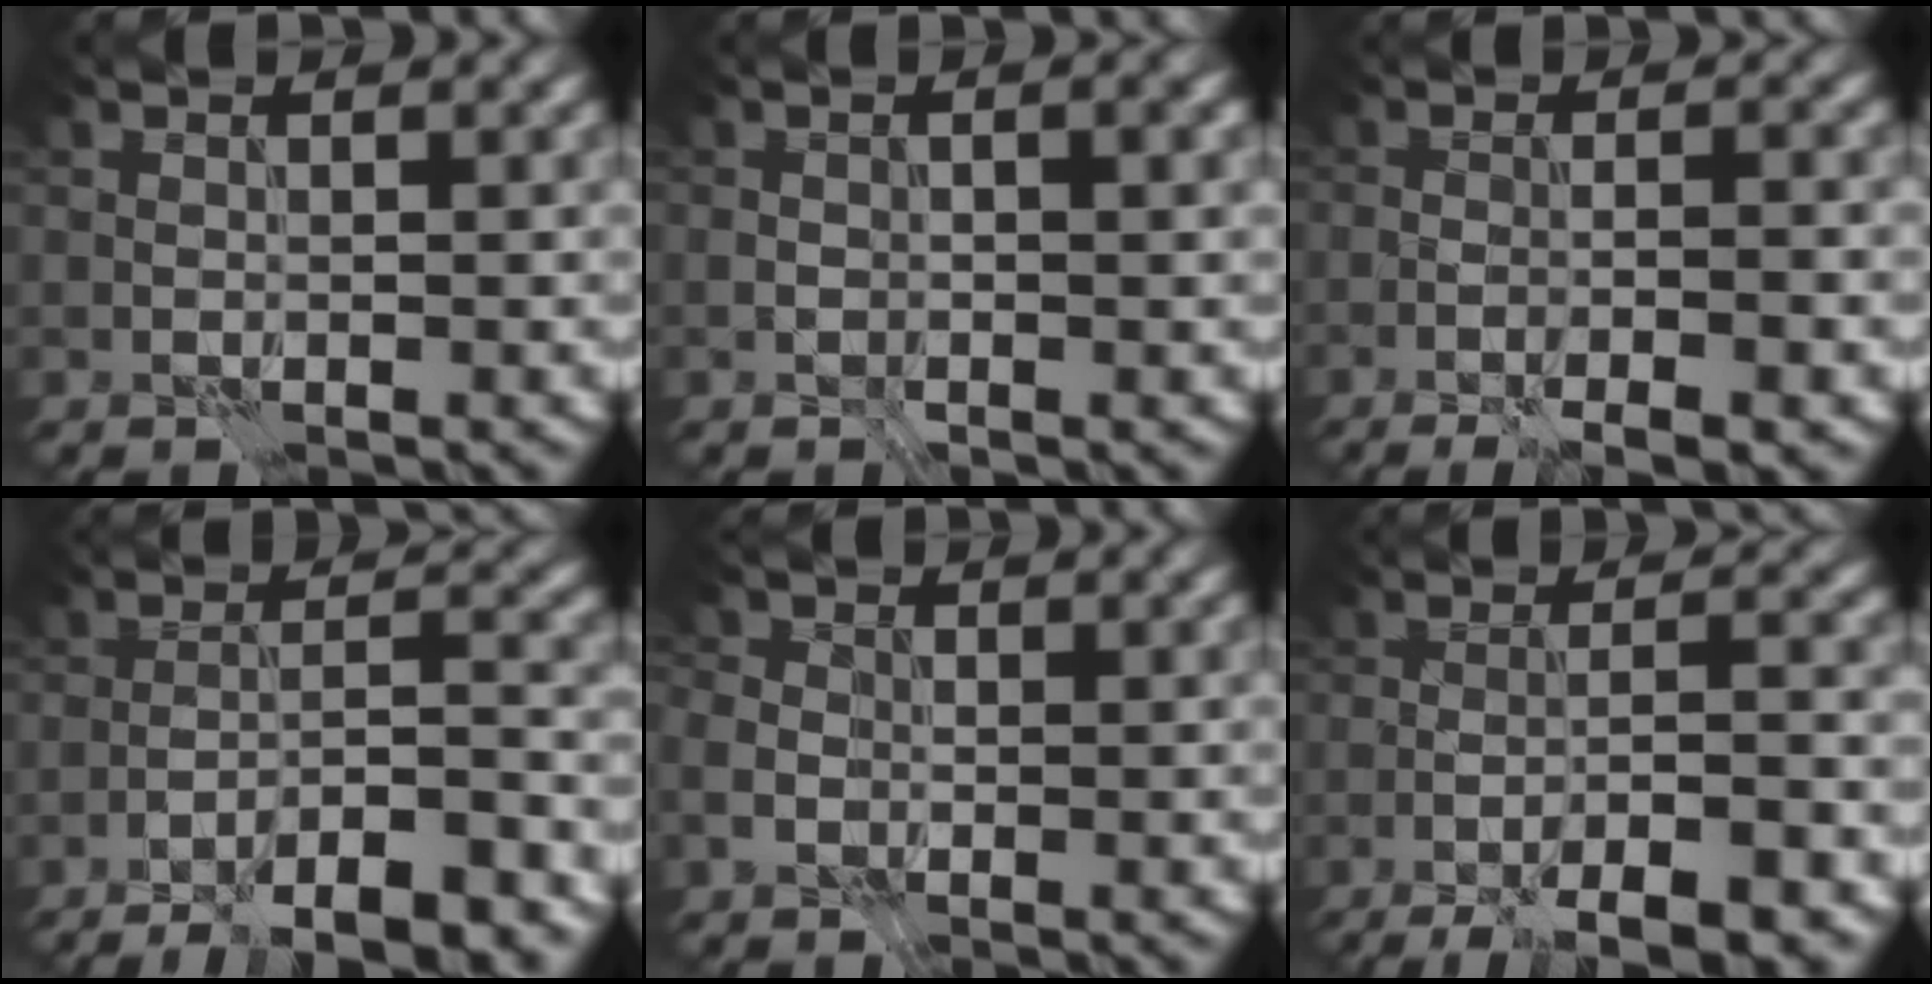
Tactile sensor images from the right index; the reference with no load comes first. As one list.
[{"total": 2.2, "force": [-0.3, 0.8, 2.1], "torque": [-0.035, 0.000, -0.007]}, {"total": 5.4, "force": [-2.9, 1.2, 4.4], "torque": [-0.059, 0.004, -0.041]}, {"total": 11.7, "force": [-8.8, 2.5, 7.3], "torque": [-0.098, 0.005, -0.121]}, {"total": 1.7, "force": [-0.8, 1.3, 0.7], "torque": [-0.013, 0.002, -0.025]}, {"total": 8.9, "force": [-5.3, 1.8, 6.9], "torque": [-0.094, 0.009, -0.085]}]